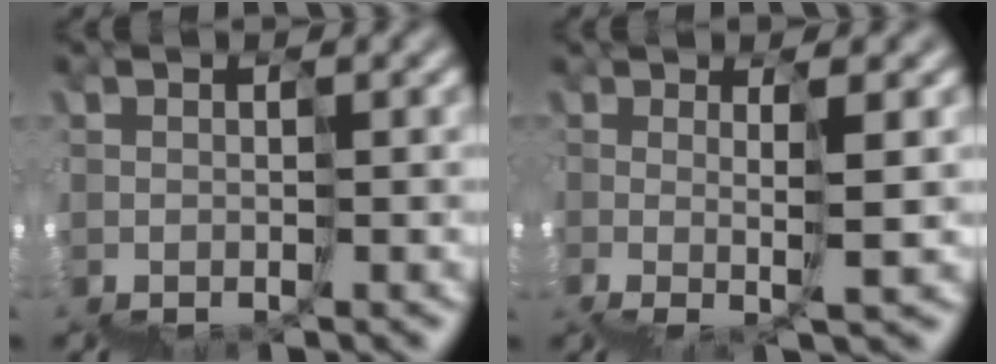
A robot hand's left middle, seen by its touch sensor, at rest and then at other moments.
{"total": 2.6, "force": [2.3, -1.2, 0.6], "torque": [0.018, 0.027, 0.036]}